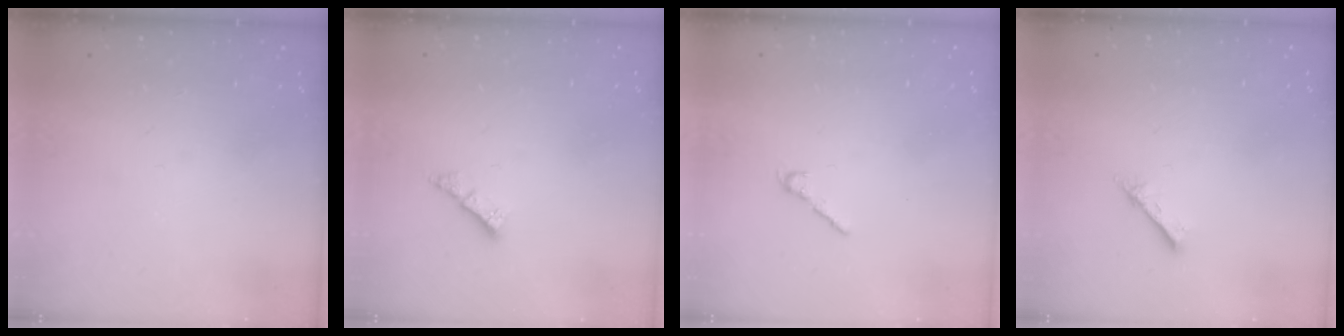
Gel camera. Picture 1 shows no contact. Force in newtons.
{"total": 2.4, "press": 2.4, "slide": 0.2}
{"total": 2.5, "press": 2.4, "slide": 0.7}
{"total": 2.4, "press": 2.4, "slide": 0.3}